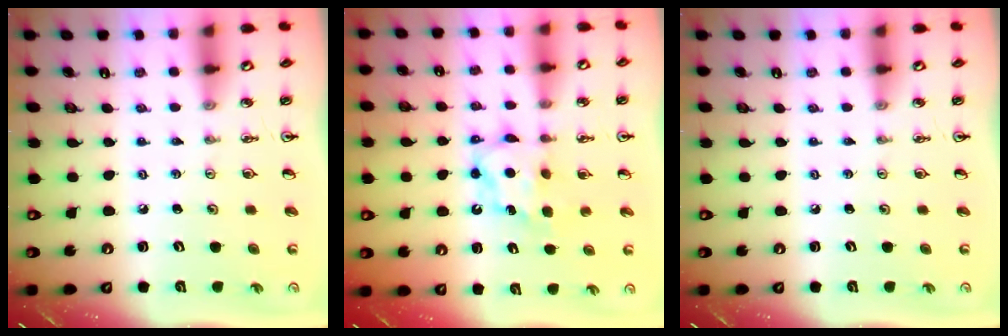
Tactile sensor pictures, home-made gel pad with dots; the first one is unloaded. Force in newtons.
{"total": 6.2, "press": 6.2, "slide": 0.3}
{"total": 0.0}